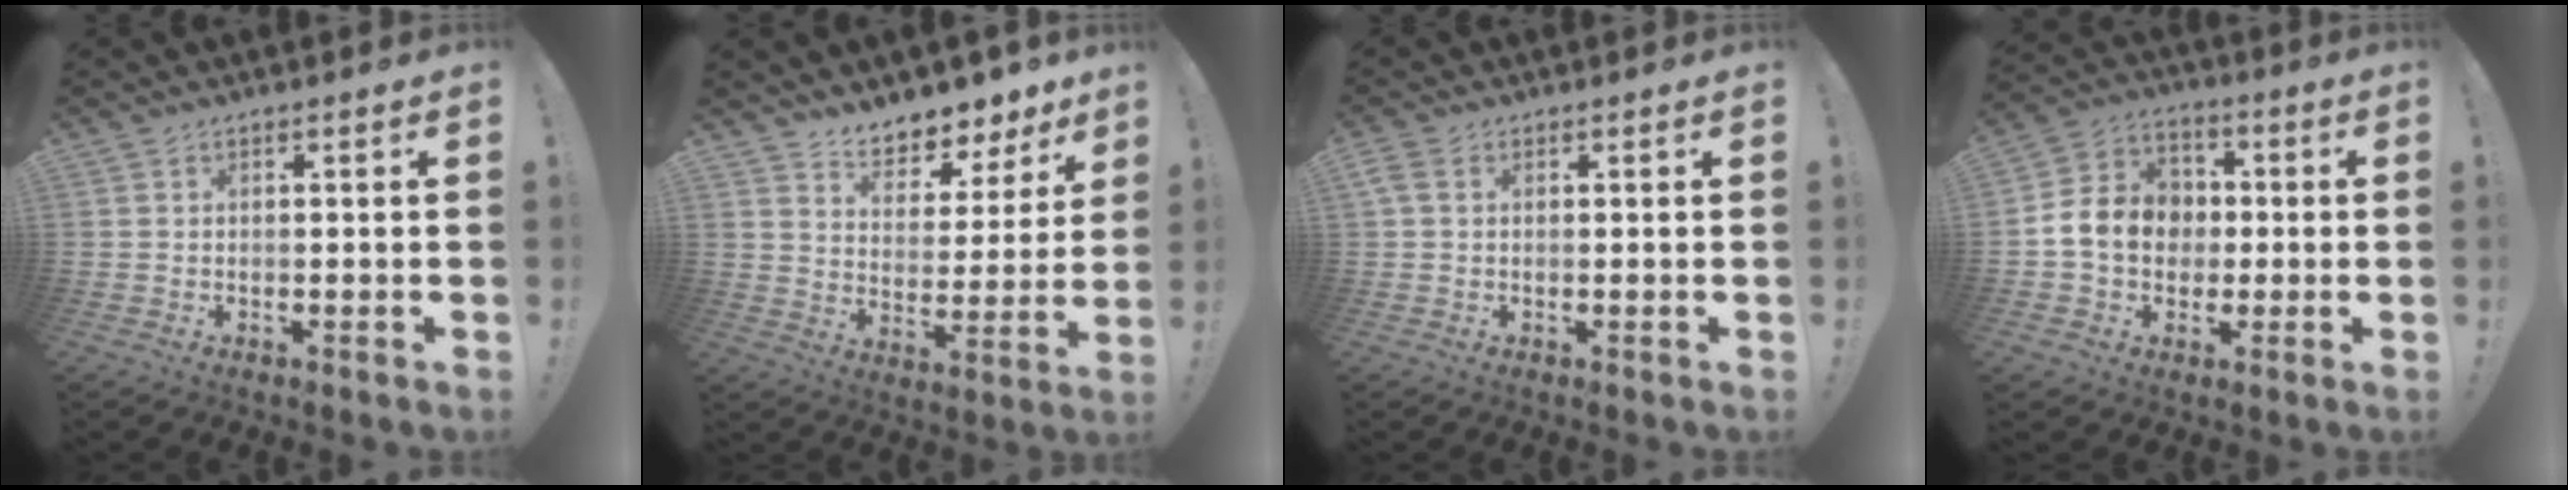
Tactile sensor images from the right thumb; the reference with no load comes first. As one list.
[{"total": 8.3, "force": [7.3, 3.2, 2.0], "torque": [-0.029, -0.070, 0.133]}, {"total": 2.3, "force": [0.7, 1.6, 1.5], "torque": [-0.021, 0.002, 0.013]}, {"total": 13.4, "force": [-0.4, 11.7, 6.6], "torque": [-0.103, 0.017, 0.004]}]